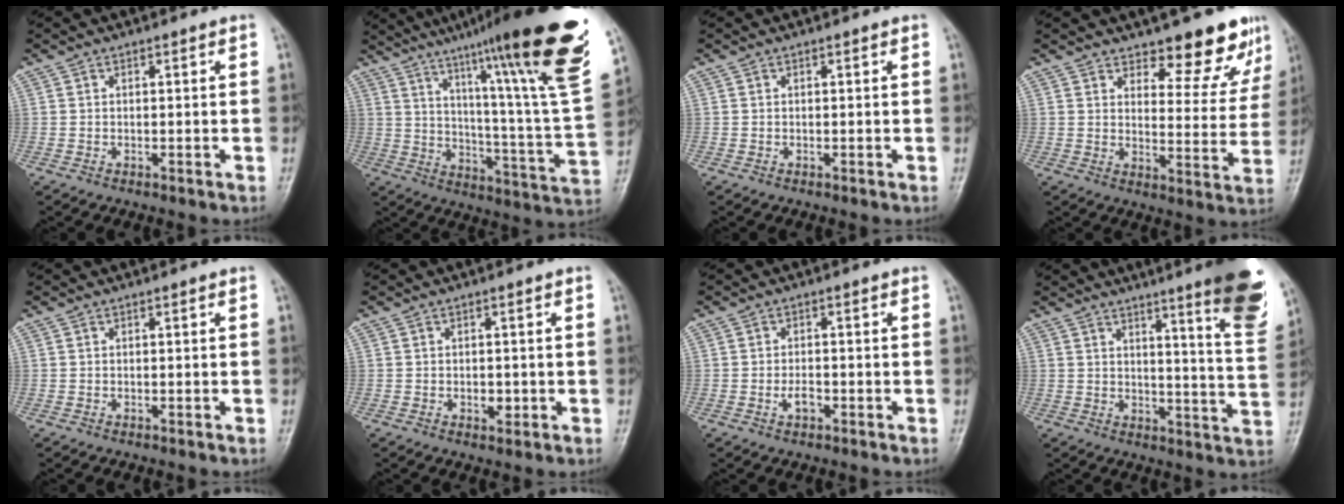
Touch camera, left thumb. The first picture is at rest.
{"total": 29.6, "force": [18.6, 2.5, 22.9], "torque": [-0.302, -0.085, 0.273]}
{"total": 0.0}
{"total": 11.0, "force": [8.9, 4.0, 5.0], "torque": [-0.025, -0.071, 0.116]}
{"total": 0.0}
{"total": 2.2, "force": [-0.4, 1.5, 1.6], "torque": [-0.017, 0.001, -0.003]}
{"total": 2.4, "force": [-0.9, 1.3, 1.7], "torque": [-0.028, 0.005, -0.017]}
{"total": 15.9, "force": [9.6, 1.8, 12.5], "torque": [-0.140, -0.060, 0.118]}